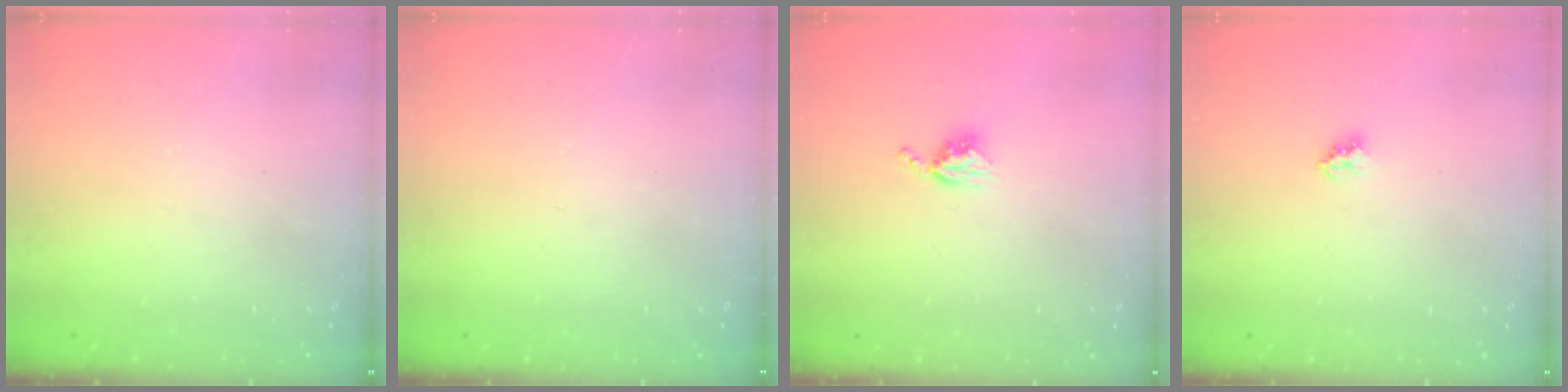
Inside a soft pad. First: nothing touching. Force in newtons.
{"total": 0.0}
{"total": 4.4, "press": 4.3, "slide": 0.5}
{"total": 2.5, "press": 2.5, "slide": 0.1}